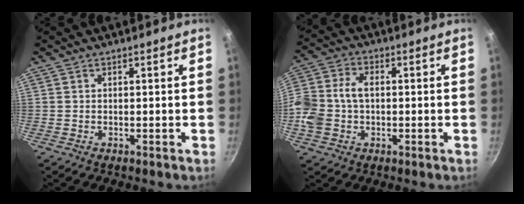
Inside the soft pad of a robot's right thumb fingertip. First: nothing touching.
{"total": 10.7, "force": [-0.7, 7.6, 7.6], "torque": [-0.156, 0.028, -0.024]}